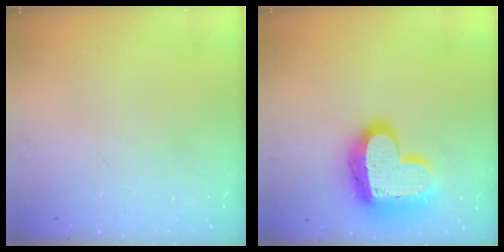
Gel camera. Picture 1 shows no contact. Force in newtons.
{"total": 20.4, "press": 20.3, "slide": 1.6}